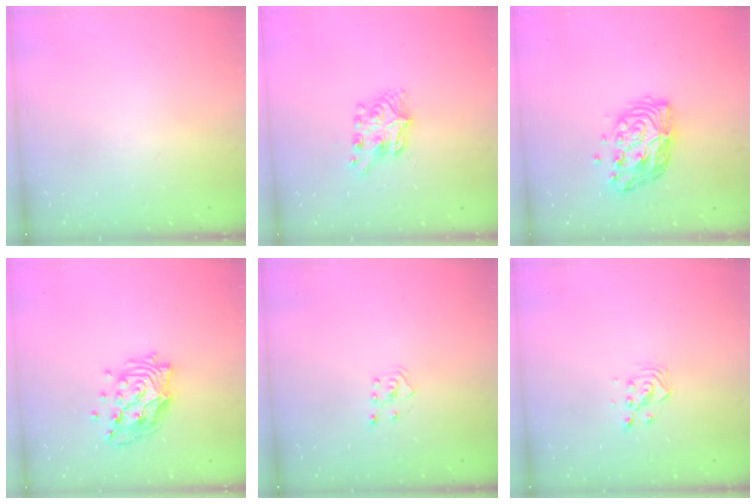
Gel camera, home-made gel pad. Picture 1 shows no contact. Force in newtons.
{"total": 7.9, "press": 7.9, "slide": 0.3}
{"total": 11.7, "press": 11.7, "slide": 0.8}
{"total": 14.9, "press": 14.8, "slide": 1.4}
{"total": 2.8, "press": 2.7, "slide": 0.5}
{"total": 3.5, "press": 3.5, "slide": 0.2}